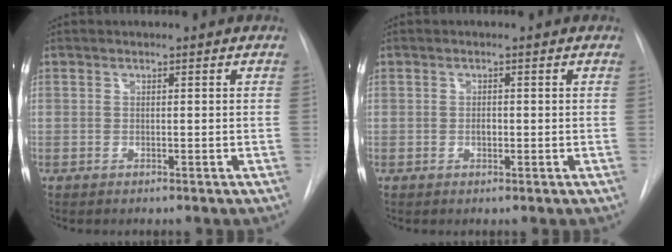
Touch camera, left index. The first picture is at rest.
{"total": 0.9, "force": [-0.1, 0.6, 0.7], "torque": [-0.013, 0.001, -0.002]}